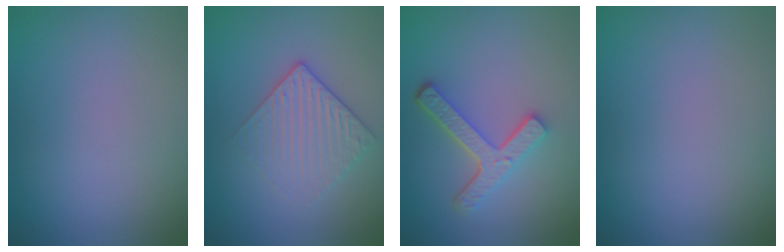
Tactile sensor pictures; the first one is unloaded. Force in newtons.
{"total": 3.0, "press": 2.7, "slide": 1.3}
{"total": 4.3, "press": 3.3, "slide": 2.8}
{"total": 0.0}